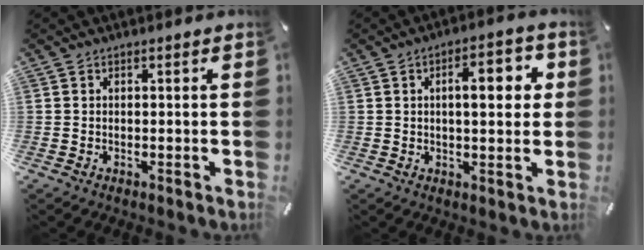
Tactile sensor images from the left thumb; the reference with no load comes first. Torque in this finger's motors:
{"motor_torque": [0.37, 0.25, 0.50, 0.27, 0.09]}